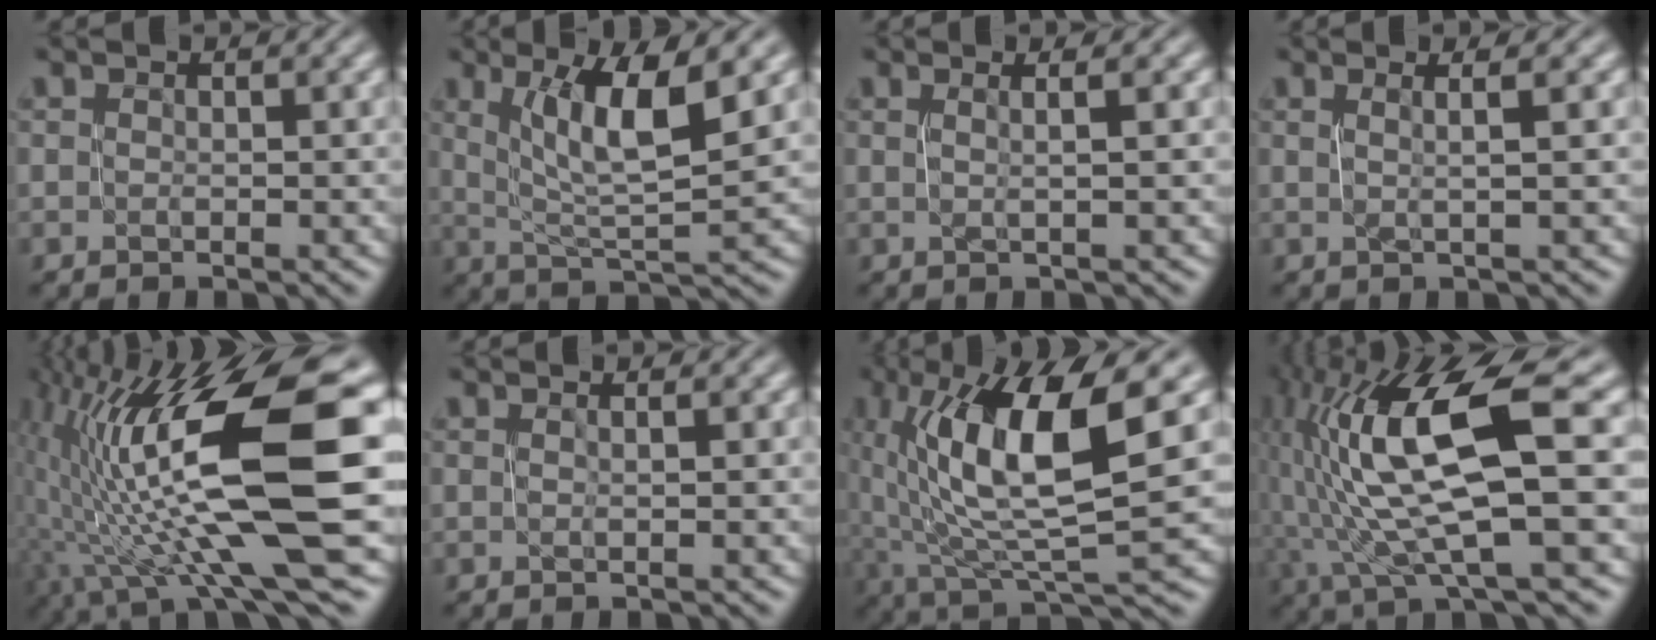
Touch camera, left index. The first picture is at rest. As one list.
[{"total": 7.3, "force": [2.6, 1.6, 6.6], "torque": [-0.105, 0.000, 0.048]}, {"total": 1.6, "force": [0.4, 0.3, 1.5], "torque": [-0.024, 0.006, 0.001]}, {"total": 1.9, "force": [0.5, 0.3, 1.8], "torque": [-0.030, 0.006, 0.005]}, {"total": 15.4, "force": [0.4, 4.1, 14.9], "torque": [-0.267, 0.020, 0.012]}, {"total": 0.6, "force": [0.1, 0.2, 0.6], "torque": [-0.006, 0.006, -0.002]}, {"total": 12.2, "force": [3.1, 3.8, 11.2], "torque": [-0.207, 0.009, 0.065]}, {"total": 13.4, "force": [1.4, 3.4, 12.9], "torque": [-0.254, 0.017, 0.033]}]